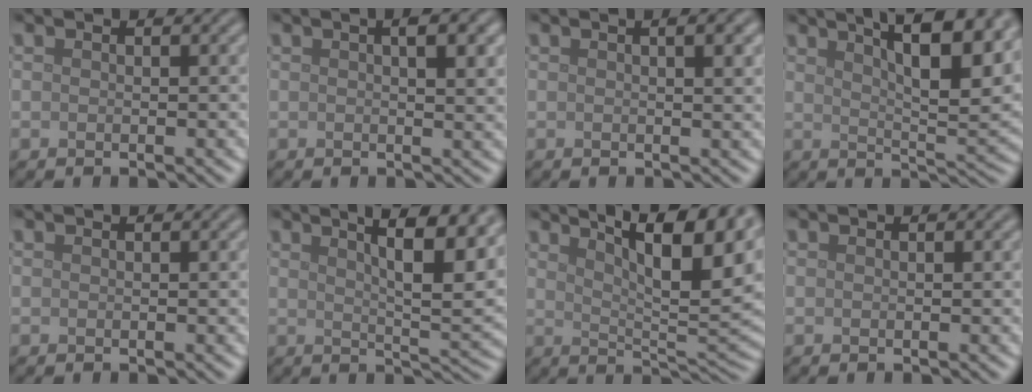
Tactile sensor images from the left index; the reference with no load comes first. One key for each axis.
{"total": 3.2, "fx": 1.1, "fy": 0.9, "fz": 2.9, "tx": -0.034, "ty": 0.007, "tz": 0.014}
{"total": 2.8, "fx": 1.0, "fy": 0.8, "fz": 2.5, "tx": -0.023, "ty": 0.007, "tz": 0.010}
{"total": 12.6, "fx": 7.4, "fy": 3.6, "fz": 9.6, "tx": -0.103, "ty": 0.027, "tz": 0.087}
{"total": 0.0}
{"total": 11.3, "fx": 5.9, "fy": 3.1, "fz": 9.1, "tx": -0.093, "ty": 0.024, "tz": 0.068}
{"total": 12.7, "fx": 7.2, "fy": 3.6, "fz": 9.8, "tx": -0.109, "ty": 0.017, "tz": 0.095}
{"total": 0.0}